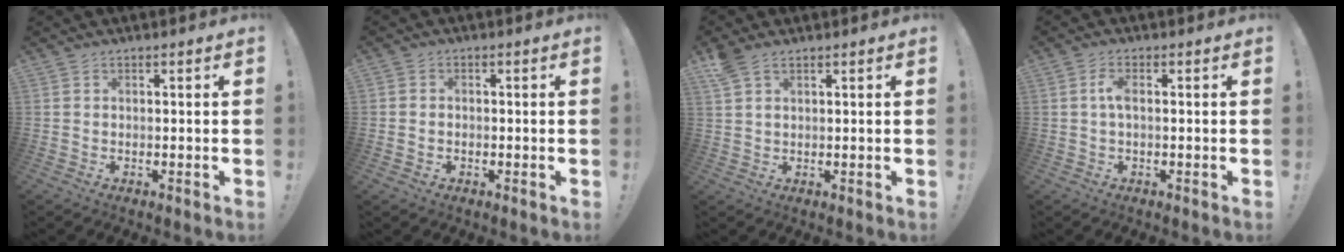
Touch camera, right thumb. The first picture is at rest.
{"total": 2.0, "force": [-0.8, 1.7, 0.7], "torque": [-0.017, 0.008, -0.012]}
{"total": 3.5, "force": [2.2, 1.9, 2.1], "torque": [-0.049, -0.003, 0.044]}
{"total": 3.4, "force": [0.1, 1.2, 3.2], "torque": [-0.069, 0.005, -0.001]}